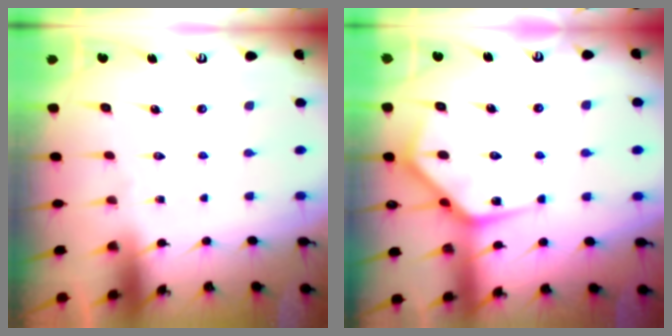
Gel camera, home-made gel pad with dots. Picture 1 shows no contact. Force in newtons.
{"total": 9.8, "press": 9.8, "slide": 0.5}